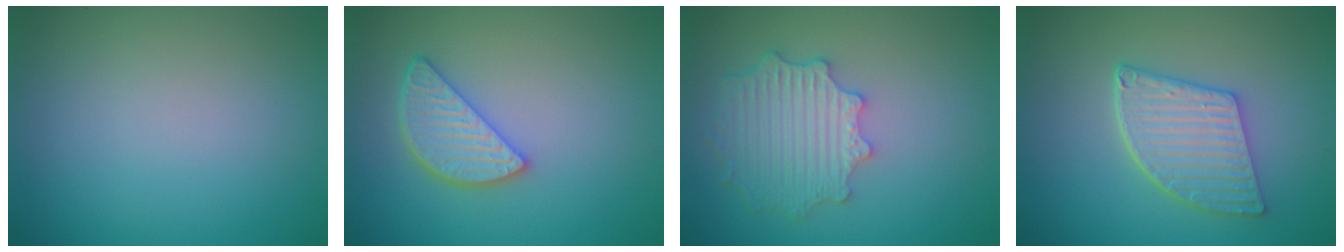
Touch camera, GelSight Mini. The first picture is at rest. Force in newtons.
{"total": 4.1, "press": 3.5, "slide": 2.1}
{"total": 4.4, "press": 3.6, "slide": 2.5}
{"total": 5.2, "press": 4.2, "slide": 3.0}